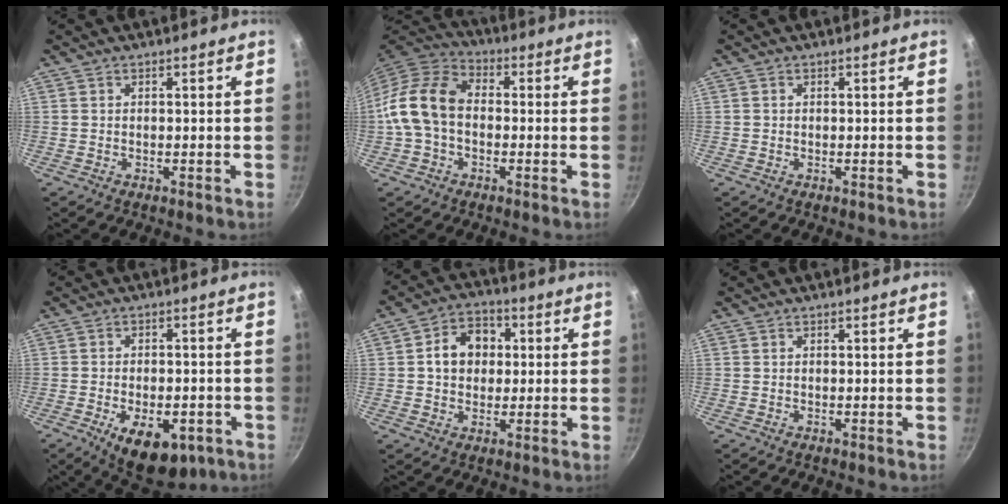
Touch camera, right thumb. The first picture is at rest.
{"total": 13.2, "force": [-0.8, 9.3, 9.3], "torque": [-0.157, 0.036, -0.035]}
{"total": 0.0}
{"total": 12.4, "force": [-5.2, 6.6, 9.1], "torque": [-0.105, 0.012, -0.061]}
{"total": 9.1, "force": [1.2, 7.3, 5.2], "torque": [-0.051, 0.015, 0.007]}
{"total": 0.0}